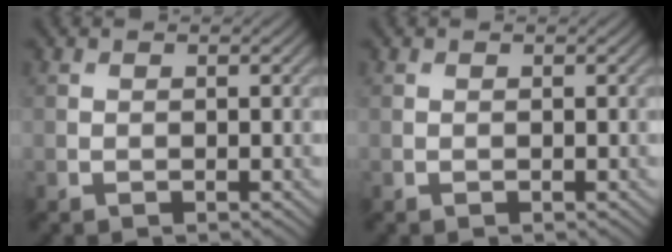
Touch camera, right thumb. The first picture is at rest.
{"total": 0.0}